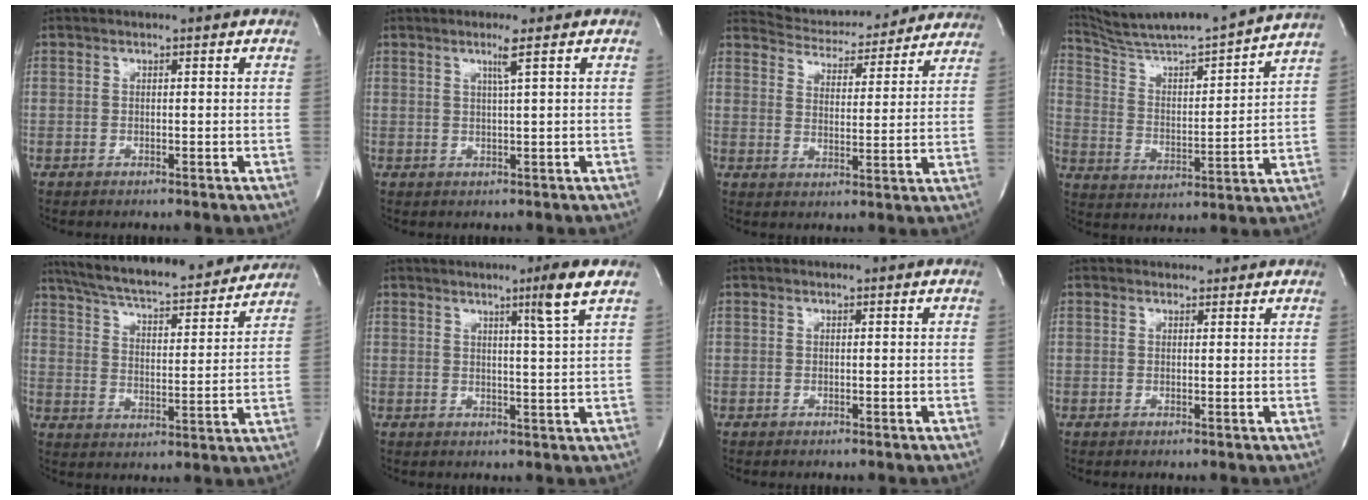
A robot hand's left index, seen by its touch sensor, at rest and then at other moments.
{"total": 2.3, "force": [1.1, -0.8, 1.8], "torque": [-0.040, -0.006, 0.024]}
{"total": 17.5, "force": [16.6, 4.4, 3.2], "torque": [-0.035, 0.002, 0.213]}
{"total": 22.0, "force": [20.1, -1.3, 8.9], "torque": [-0.159, -0.029, 0.307]}
{"total": 23.5, "force": [21.3, 3.7, 9.2], "torque": [-0.156, -0.008, 0.296]}
{"total": 5.0, "force": [2.9, -1.7, 3.7], "torque": [-0.061, -0.016, 0.048]}
{"total": 0.0}
{"total": 1.9, "force": [1.8, 0.8, 0.0], "torque": [-0.005, 0.011, 0.020]}